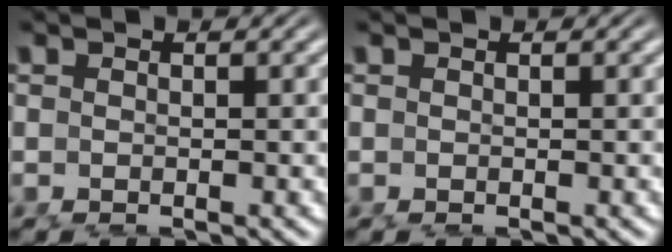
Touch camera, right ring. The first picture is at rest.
{"total": 0.0}